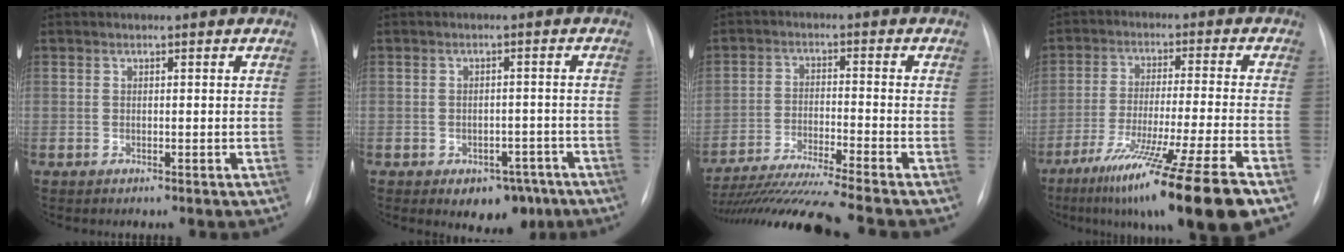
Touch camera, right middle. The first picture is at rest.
{"total": 6.1, "force": [-3.7, 3.8, 3.0], "torque": [-0.025, 0.015, -0.040]}
{"total": 15.6, "force": [-13.6, -2.0, 7.3], "torque": [-0.127, -0.032, -0.227]}
{"total": 18.1, "force": [-11.6, -1.5, 13.8], "torque": [-0.206, -0.059, -0.193]}